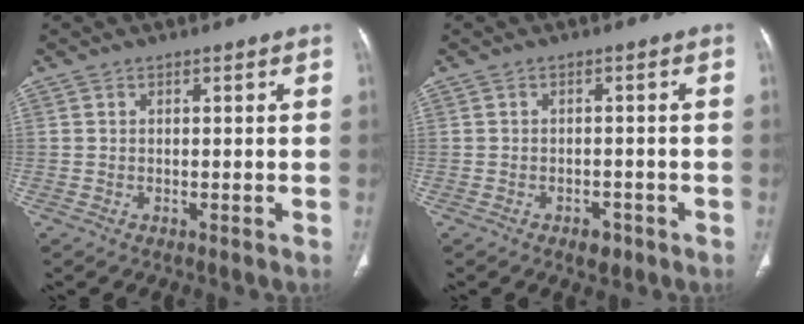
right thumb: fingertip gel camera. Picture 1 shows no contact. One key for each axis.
{"total": 2.7, "fx": -1.7, "fy": 1.6, "fz": 1.2, "tx": -0.007, "ty": 0.006, "tz": -0.020}